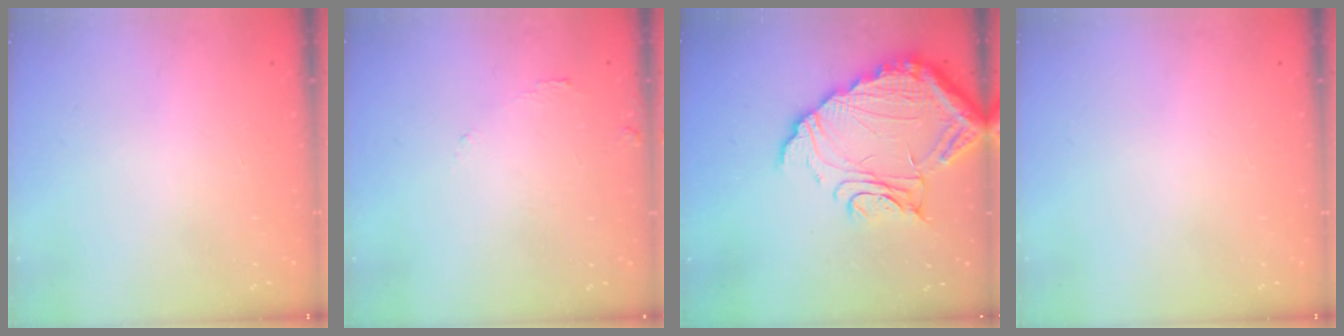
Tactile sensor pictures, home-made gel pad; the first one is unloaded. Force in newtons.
{"total": 5.6, "press": 5.6, "slide": 0.2}
{"total": 17.8, "press": 17.7, "slide": 2.2}
{"total": 0.0}